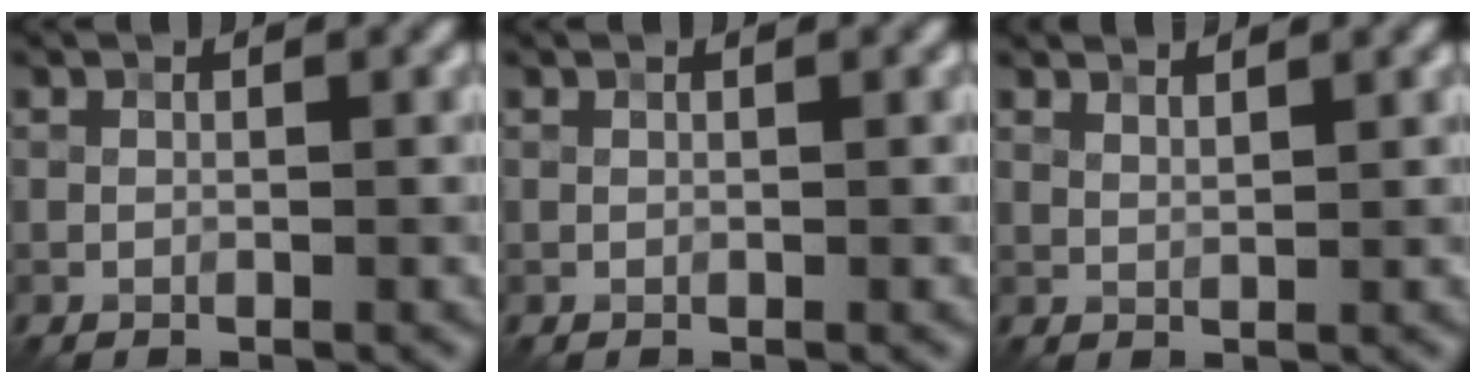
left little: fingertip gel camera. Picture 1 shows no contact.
{"total": 0.0}
{"total": 2.1, "force": [1.8, 0.5, 1.0], "torque": [-0.016, 0.002, 0.022]}